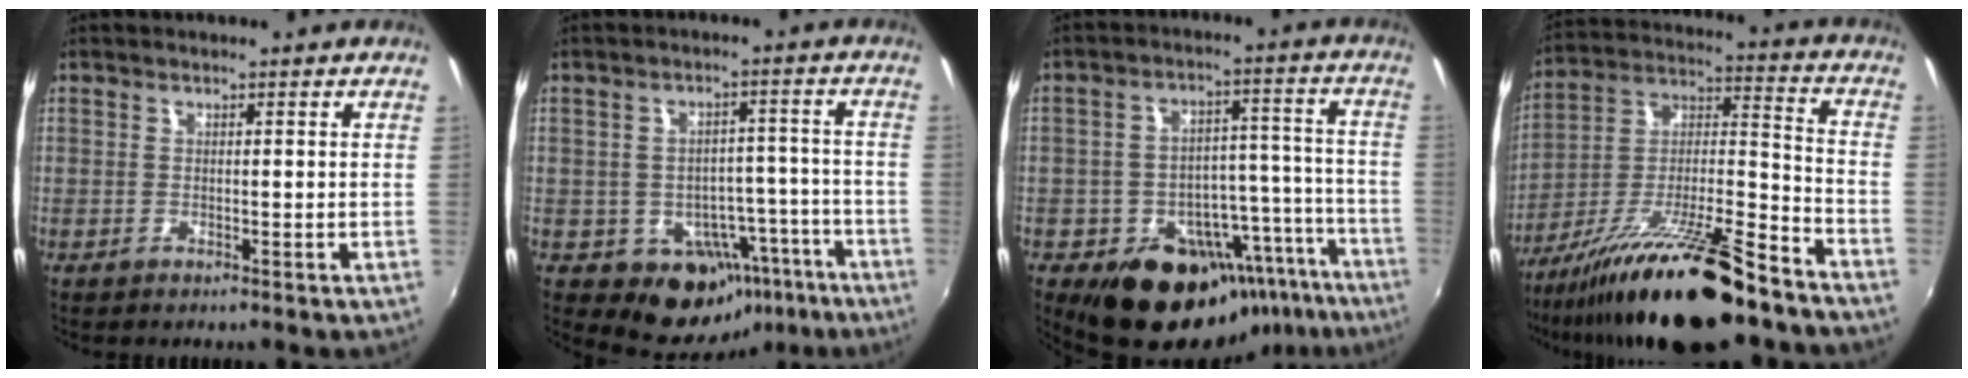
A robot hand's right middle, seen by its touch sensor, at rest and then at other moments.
{"total": 11.0, "force": [-6.4, 8.2, 3.6], "torque": [-0.050, 0.039, -0.052]}
{"total": 19.5, "force": [-13.7, 11.4, 7.8], "torque": [-0.129, 0.051, -0.166]}
{"total": 21.9, "force": [-15.9, 3.9, 14.6], "torque": [-0.249, -0.019, -0.260]}